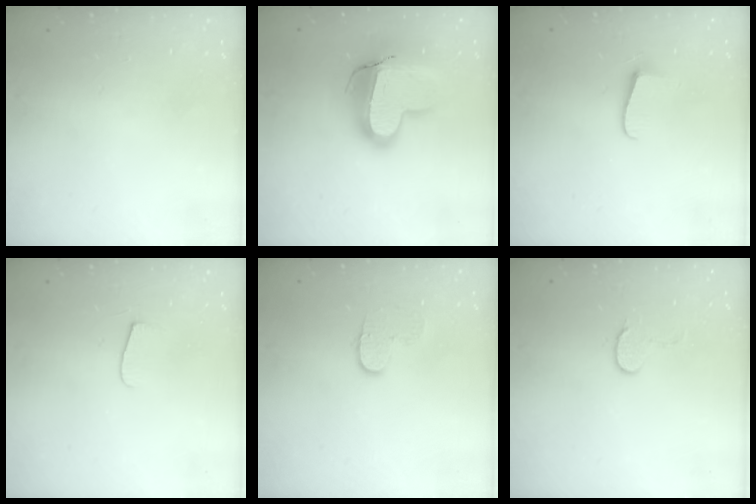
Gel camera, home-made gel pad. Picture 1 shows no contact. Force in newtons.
{"total": 16.9, "press": 16.8, "slide": 1.4}
{"total": 5.6, "press": 5.6, "slide": 0.7}
{"total": 4.3, "press": 4.2, "slide": 0.5}
{"total": 6.3, "press": 6.3, "slide": 0.7}
{"total": 5.9, "press": 5.9, "slide": 0.5}